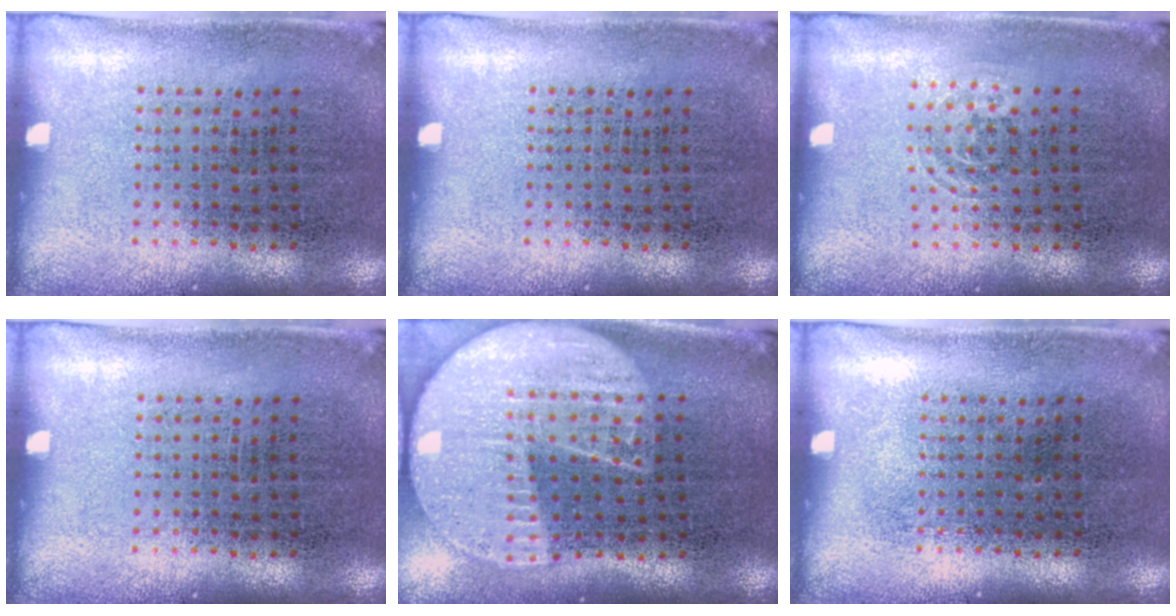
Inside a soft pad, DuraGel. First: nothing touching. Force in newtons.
{"total": 0.0}
{"total": 0.7, "press": 0.5, "slide": 0.5}
{"total": 0.0}
{"total": 2.3, "press": 2.0, "slide": 1.1}
{"total": 0.0}